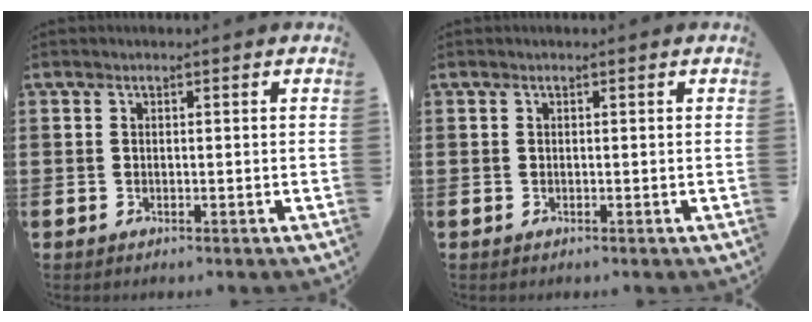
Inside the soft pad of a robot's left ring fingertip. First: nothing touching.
{"total": 0.0}